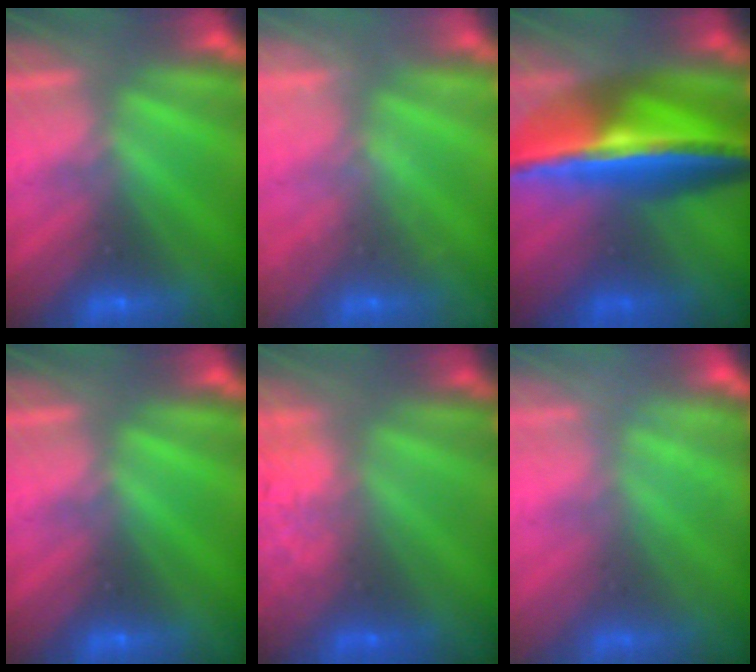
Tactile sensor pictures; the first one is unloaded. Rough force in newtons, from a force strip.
{"total": 2.1}
{"total": 5.8}
{"total": 0.0}
{"total": 6.9}
{"total": 2.4}